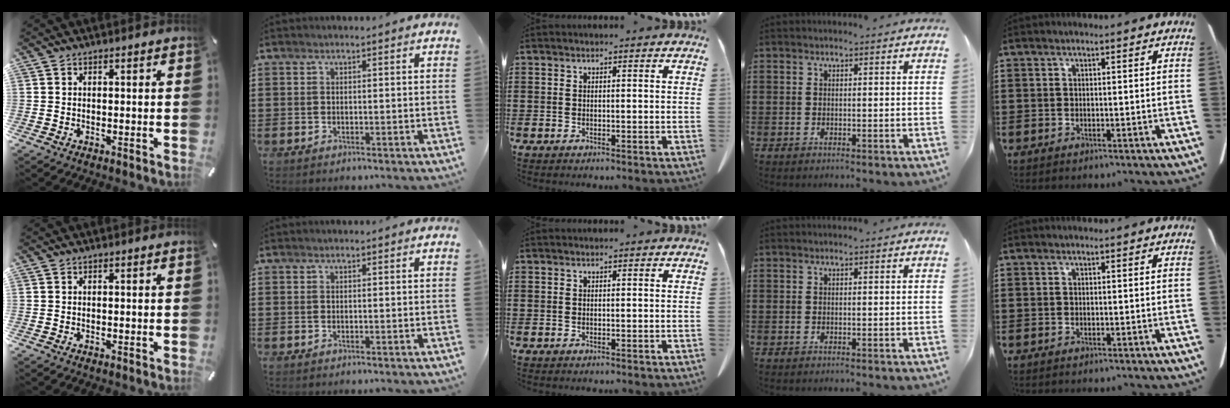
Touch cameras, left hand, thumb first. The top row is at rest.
{}